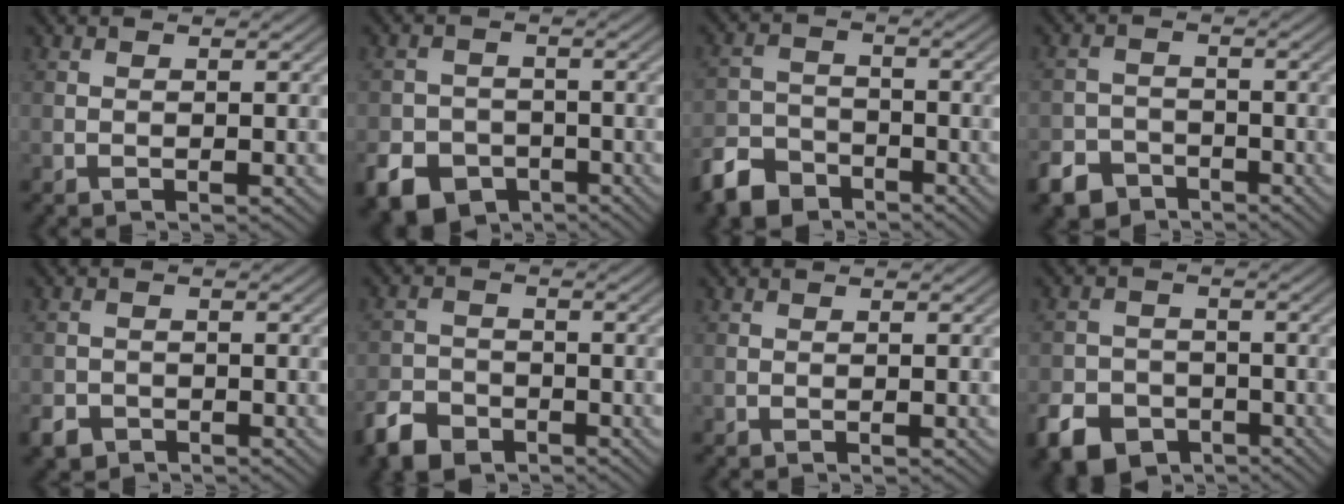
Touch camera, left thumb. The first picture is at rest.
{"total": 7.8, "force": [-4.5, 5.7, 2.8], "torque": [-0.060, -0.017, -0.087]}
{"total": 6.3, "force": [-4.7, 3.4, 2.4], "torque": [-0.055, -0.005, -0.103]}
{"total": 4.8, "force": [-3.6, 2.8, 1.4], "torque": [-0.030, -0.004, -0.071]}
{"total": 2.5, "force": [-1.8, 1.6, 0.8], "torque": [-0.016, -0.005, -0.041]}
{"total": 5.1, "force": [-3.6, 2.9, 2.1], "torque": [-0.049, -0.004, -0.077]}
{"total": 0.0}
{"total": 6.6, "force": [-4.0, 4.5, 2.7], "torque": [-0.060, -0.010, -0.081]}